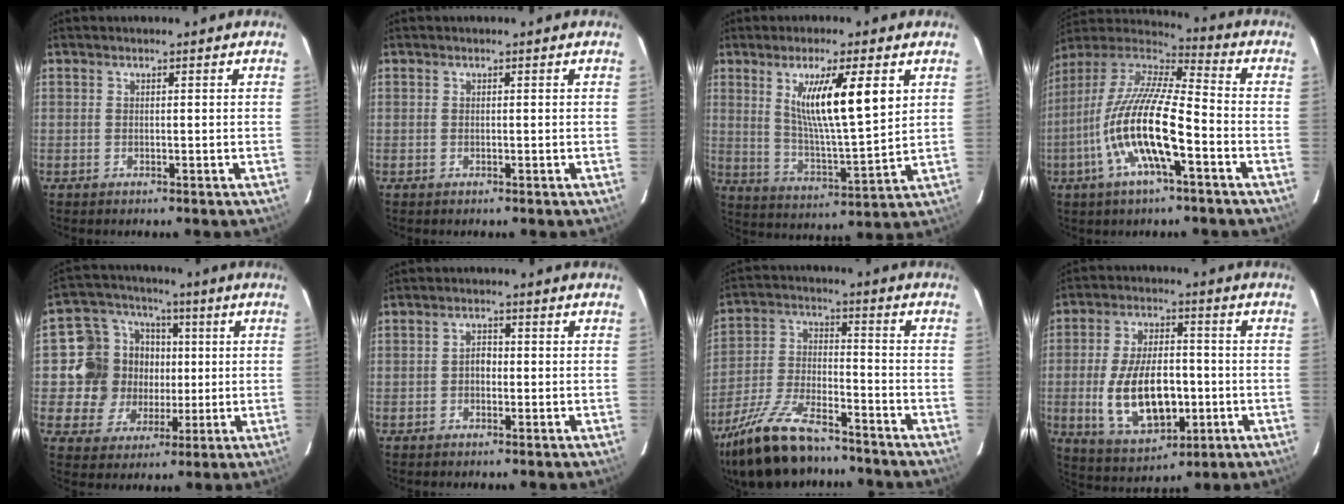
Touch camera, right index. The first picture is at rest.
{"total": 0.0}
{"total": 13.6, "force": [5.0, 1.9, 12.5], "torque": [-0.211, -0.011, 0.093]}
{"total": 18.0, "force": [-6.3, 3.9, 16.4], "torque": [-0.312, -0.019, -0.125]}
{"total": 13.3, "force": [0.9, 12.5, 4.3], "torque": [-0.116, 0.027, 0.015]}
{"total": 1.9, "force": [-0.4, 1.4, 1.1], "torque": [-0.021, 0.008, -0.010]}
{"total": 18.7, "force": [-14.5, 6.3, 10.0], "torque": [-0.215, -0.025, -0.257]}
{"total": 15.5, "force": [-2.7, 8.0, 13.0], "torque": [-0.258, -0.005, -0.028]}